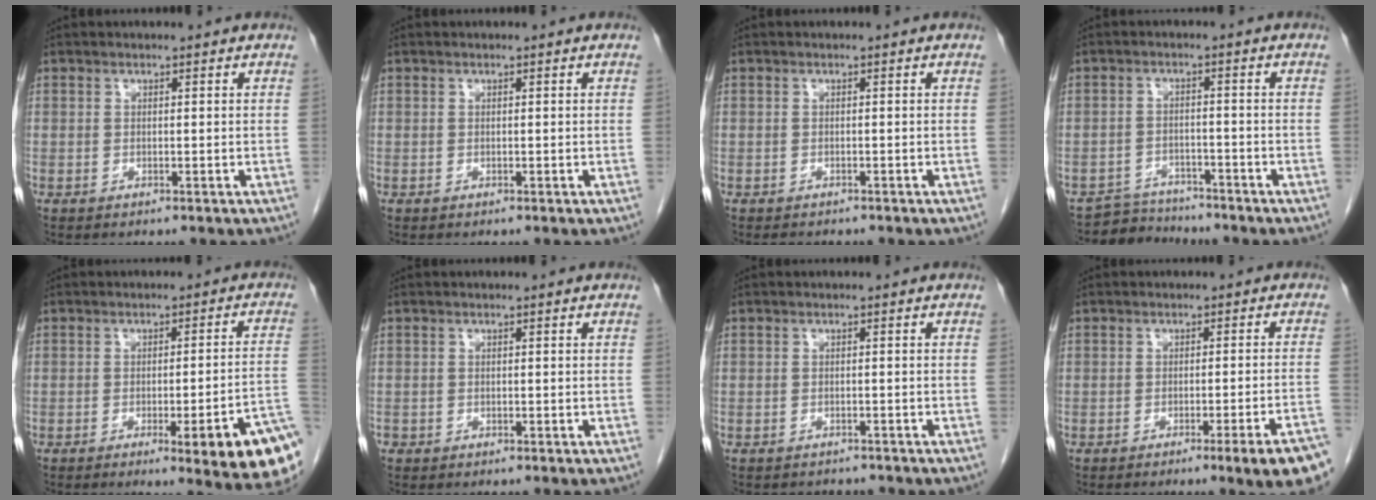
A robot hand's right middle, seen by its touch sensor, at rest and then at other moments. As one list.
[{"total": 0.0}, {"total": 1.8, "force": [-1.5, 0.7, 0.6], "torque": [-0.010, -0.003, -0.016]}, {"total": 4.4, "force": [-4.2, 1.0, -1.1], "torque": [0.020, 0.001, -0.070]}, {"total": 13.7, "force": [-6.4, 0.6, 12.1], "torque": [-0.068, 0.002, -0.072]}, {"total": 0.5, "force": [-0.3, 0.4, 0.1], "torque": [-0.003, 0.003, -0.006]}, {"total": 2.7, "force": [-2.5, 1.0, 0.2], "torque": [-0.001, -0.002, -0.032]}, {"total": 8.1, "force": [-5.3, -0.8, 6.1], "torque": [-0.056, -0.007, -0.071]}]